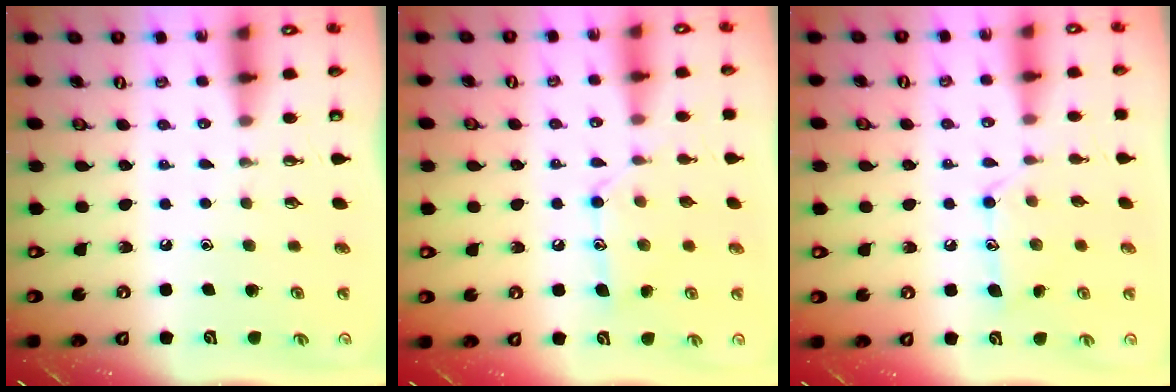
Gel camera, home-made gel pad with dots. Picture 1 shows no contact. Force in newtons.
{"total": 11.7, "press": 11.6, "slide": 0.6}
{"total": 11.7, "press": 11.7, "slide": 0.1}